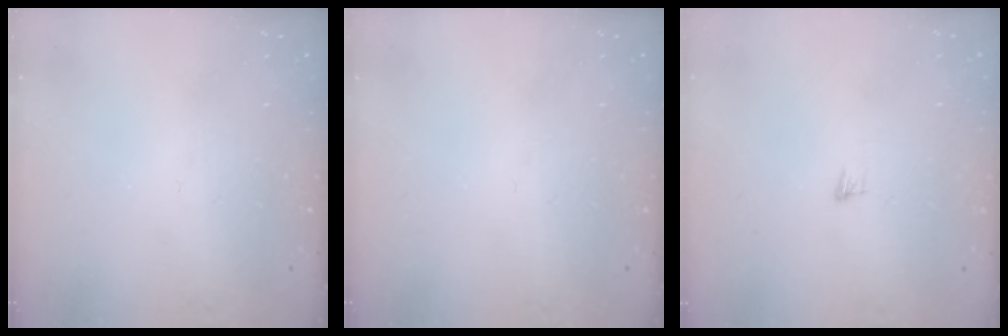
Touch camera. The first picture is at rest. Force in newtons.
{"total": 0.0}
{"total": 3.9, "press": 3.8, "slide": 0.9}